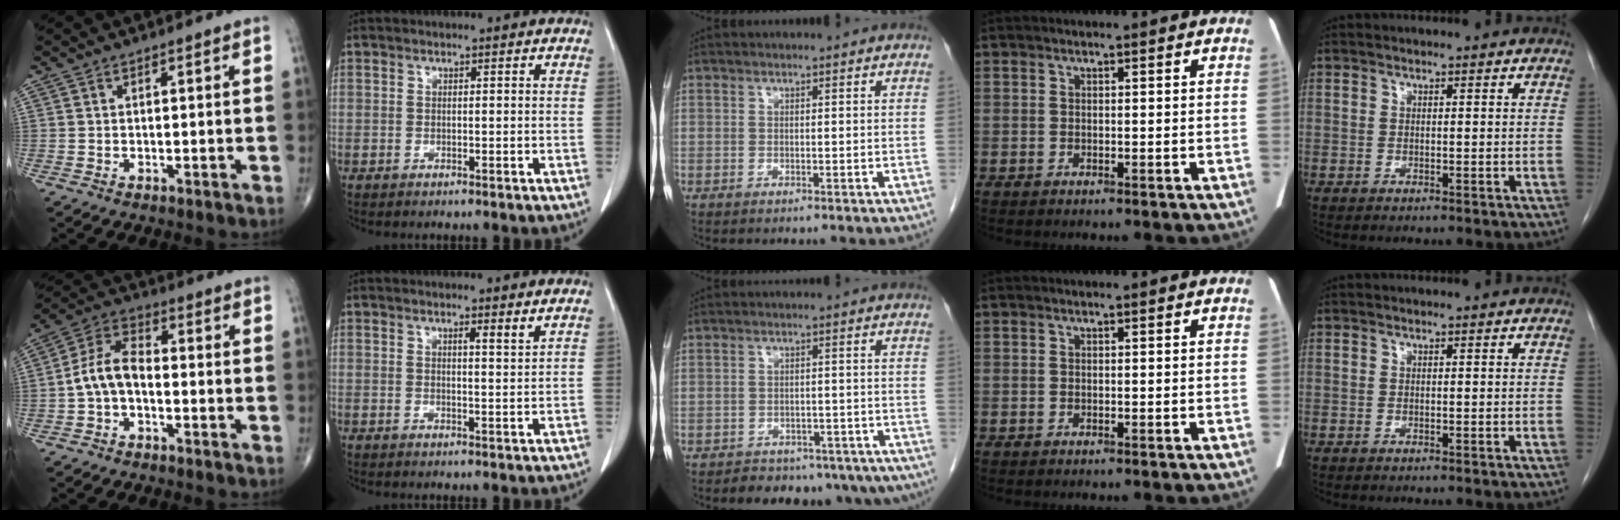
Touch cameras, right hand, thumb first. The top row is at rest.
{"thumb": {"total": 7.6, "force": [-1.6, 4.6, 5.9], "torque": [-0.112, 0.032, -0.041]}, "index": {"total": 1.7, "force": [1.3, -0.3, 1.1], "torque": [-0.021, -0.010, 0.018]}, "middle": {"total": 12.0, "force": [-9.5, 6.2, 3.9], "torque": [-0.044, 0.008, -0.104]}}